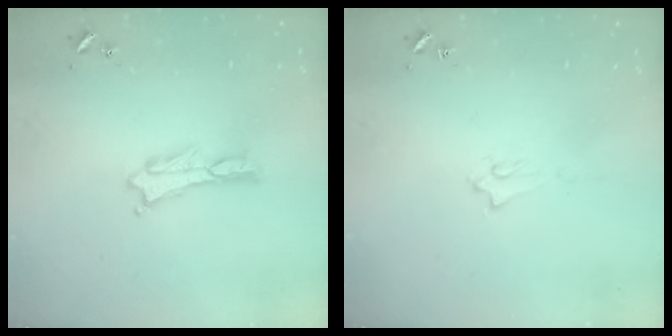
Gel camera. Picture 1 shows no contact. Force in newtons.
{"total": 1.6, "press": 1.6, "slide": 0.2}